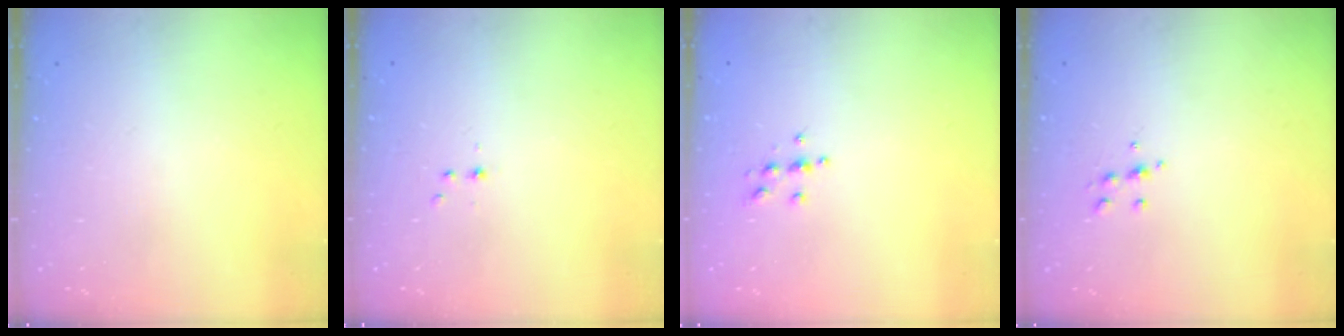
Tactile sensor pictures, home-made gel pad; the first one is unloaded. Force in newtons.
{"total": 2.2, "press": 1.9, "slide": 1.0}
{"total": 4.0, "press": 3.9, "slide": 0.6}
{"total": 5.8, "press": 5.7, "slide": 0.8}